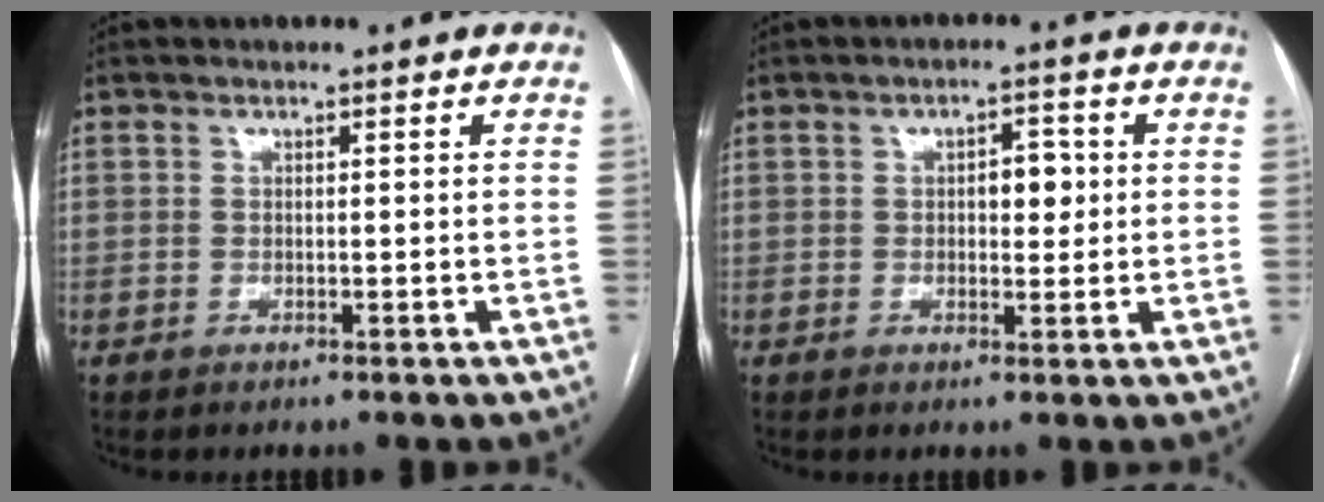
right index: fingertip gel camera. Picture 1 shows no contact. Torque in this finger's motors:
{"motor_torque": [0.52, 0.08, 0.06, 0.04]}